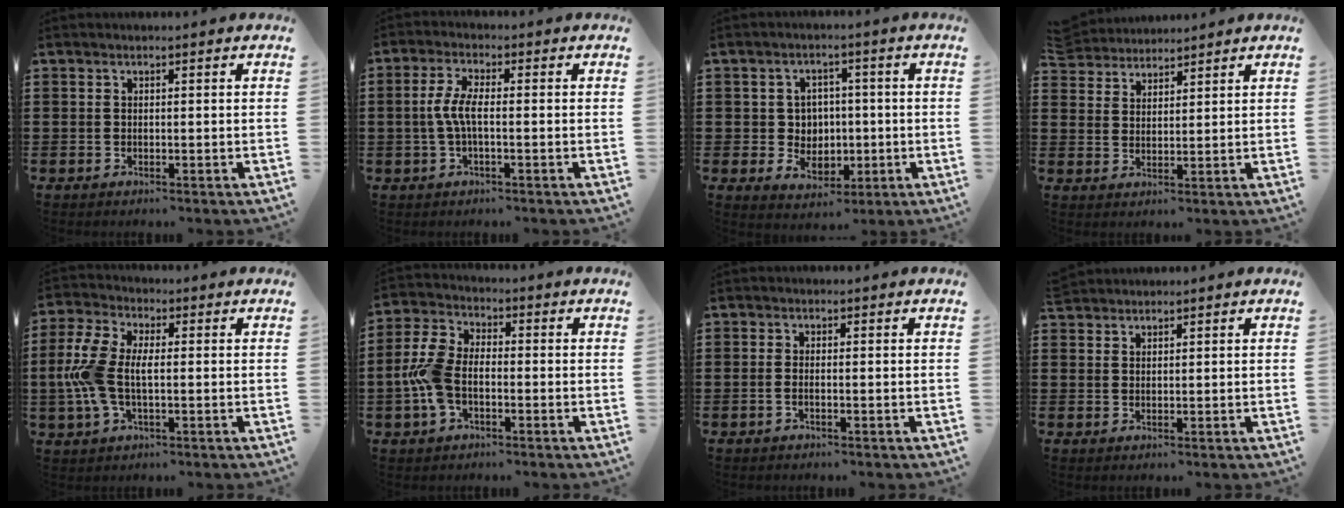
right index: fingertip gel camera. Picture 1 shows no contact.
{"total": 4.5, "force": [-0.6, 1.3, 4.2], "torque": [-0.106, -0.006, -0.022]}
{"total": 4.7, "force": [0.1, 4.5, 1.1], "torque": [-0.029, 0.008, -0.004]}
{"total": 4.0, "force": [3.8, 1.0, -0.3], "torque": [-0.010, -0.008, 0.074]}
{"total": 8.5, "force": [-0.5, 4.5, 7.2], "torque": [-0.194, -0.008, -0.023]}
{"total": 7.4, "force": [-1.5, 4.4, 5.8], "torque": [-0.153, -0.001, -0.037]}
{"total": 1.1, "force": [-0.6, 0.0, 0.9], "torque": [-0.016, -0.004, -0.010]}
{"total": 1.7, "force": [1.7, 0.4, -0.2], "torque": [-0.001, 0.004, 0.034]}